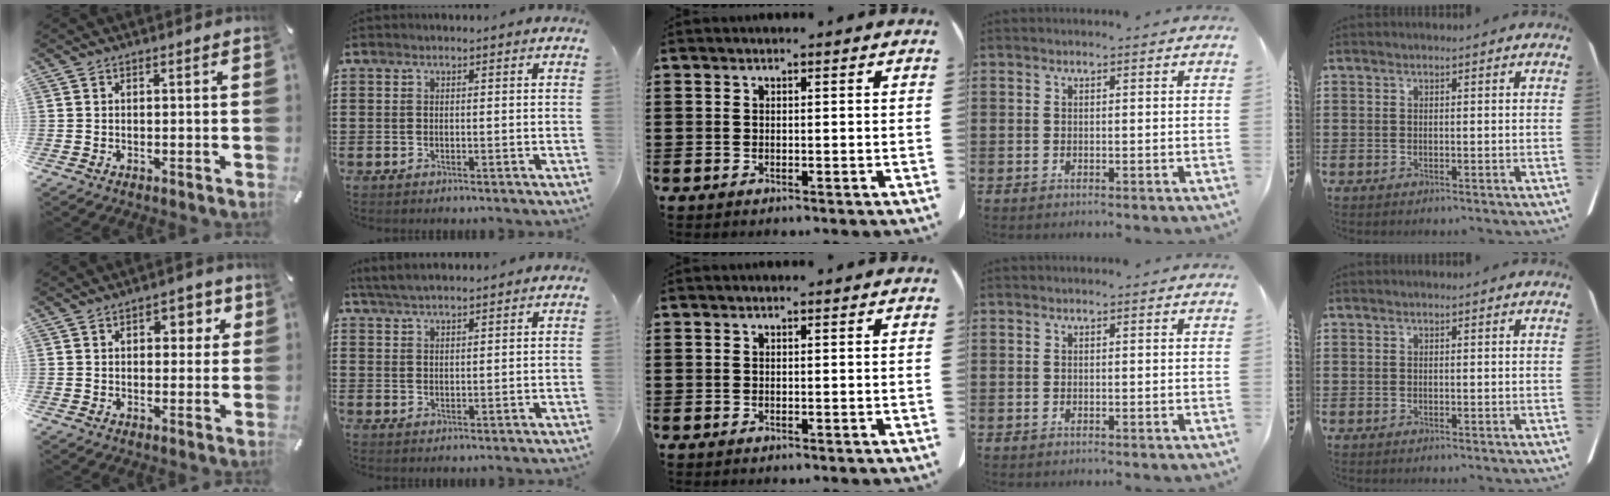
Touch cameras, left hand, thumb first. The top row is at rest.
{"thumb": {"total": 5.6, "force": [1.8, 3.6, 3.9], "torque": [-0.037, -0.006, 0.017]}, "index": {"total": 3.2, "force": [2.9, 0.4, 1.2], "torque": [-0.032, 0.001, 0.056]}}